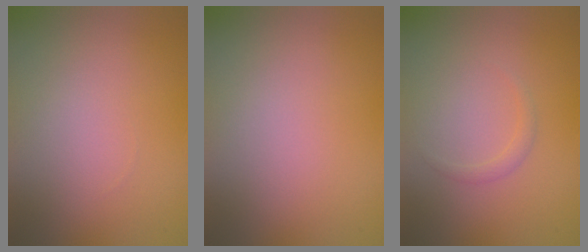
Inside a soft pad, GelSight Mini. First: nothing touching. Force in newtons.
{"total": 0.0}
{"total": 0.8, "press": 0.8, "slide": 0.1}